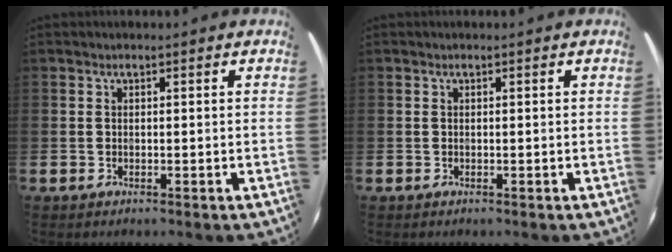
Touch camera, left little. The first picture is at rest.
{"total": 0.0}